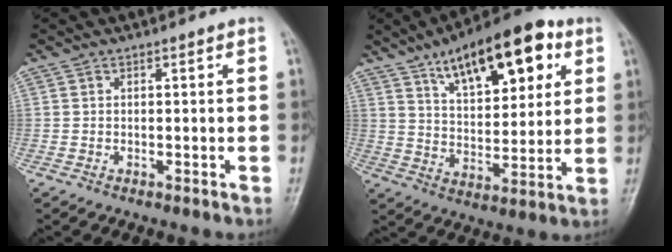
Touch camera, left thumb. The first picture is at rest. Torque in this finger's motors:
{"motor_torque": [0.76, 0.77, 1.45, -1.32, 0.24]}